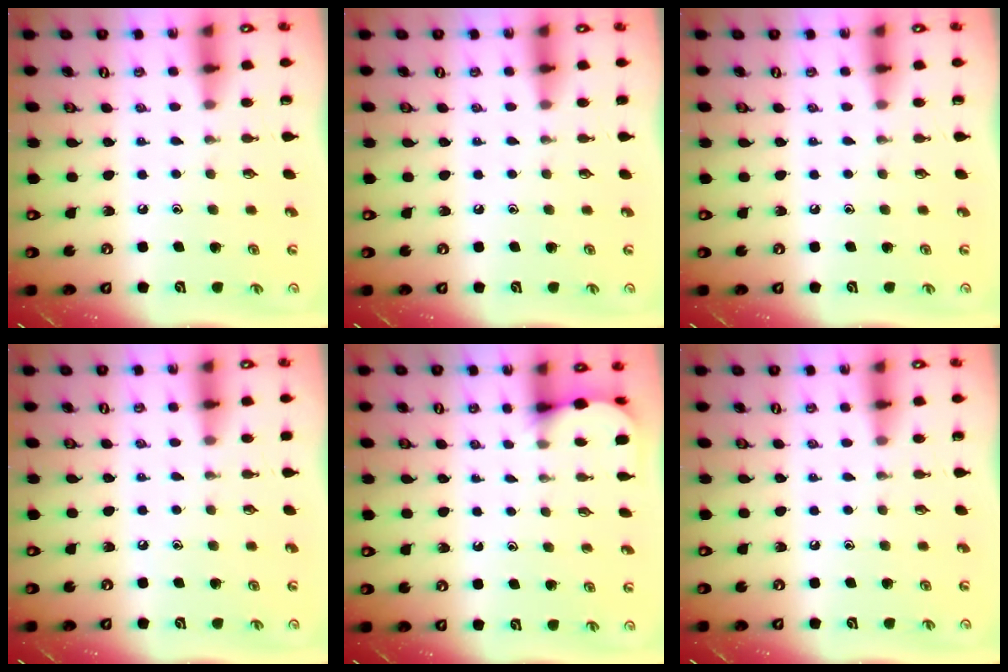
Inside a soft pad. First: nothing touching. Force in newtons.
{"total": 0.0}
{"total": 0.0}
{"total": 2.9, "press": 2.8, "slide": 0.4}
{"total": 1.3, "press": 1.3, "slide": 0.1}
{"total": 0.0}